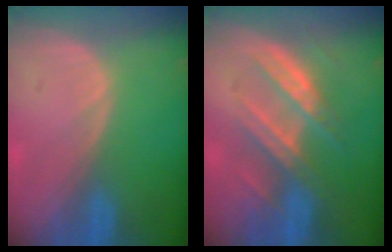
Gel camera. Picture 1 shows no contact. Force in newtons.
{"total": 7.4, "press": 7.2, "slide": 1.9}